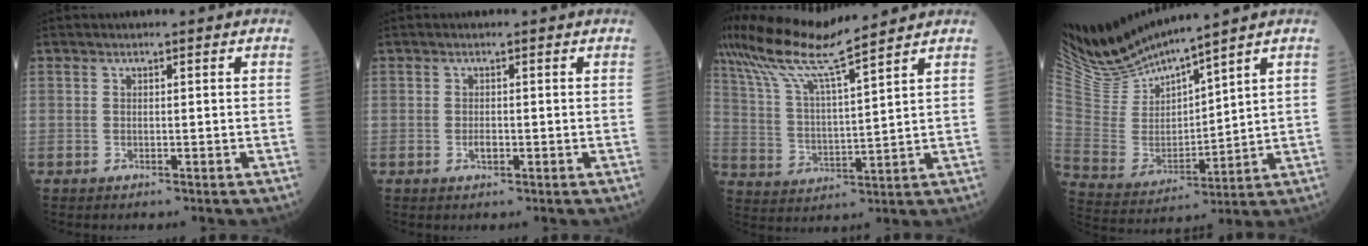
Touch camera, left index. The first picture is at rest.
{"total": 0.9, "force": [-0.3, 0.4, 0.7], "torque": [-0.015, -0.001, -0.004]}
{"total": 11.2, "force": [9.7, -1.0, 5.6], "torque": [-0.122, 0.014, 0.188]}
{"total": 10.7, "force": [10.4, -1.1, 2.3], "torque": [-0.075, -0.010, 0.230]}